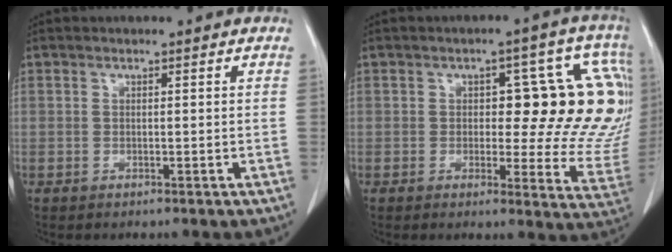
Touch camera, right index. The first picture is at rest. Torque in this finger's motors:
{"motor_torque": [0.72, 0.41, 0.35, 0.07]}